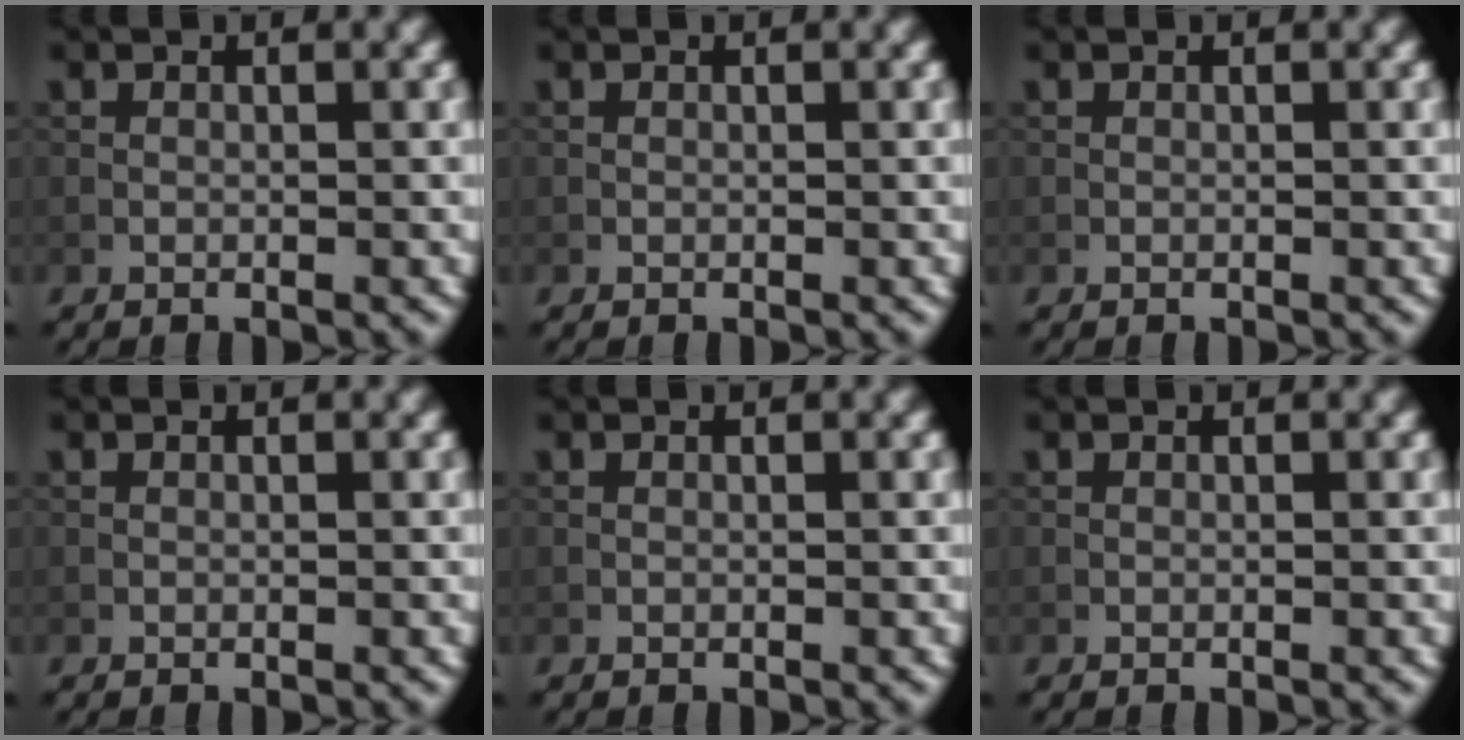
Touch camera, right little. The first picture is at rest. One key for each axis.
{"total": 0.0}
{"total": 0.0}
{"total": 0.0}
{"total": 0.0}
{"total": 0.0}